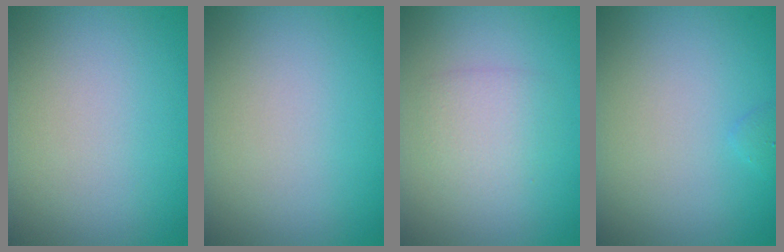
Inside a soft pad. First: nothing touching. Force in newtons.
{"total": 0.0}
{"total": 2.3, "press": 2.3, "slide": 0.1}
{"total": 0.5, "press": 0.5, "slide": 0.1}